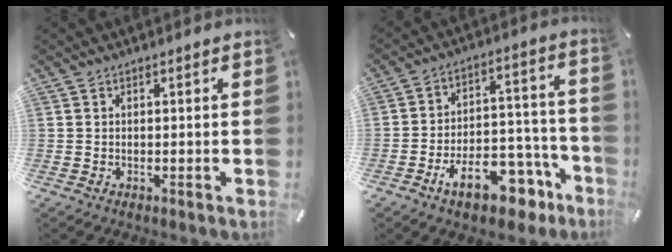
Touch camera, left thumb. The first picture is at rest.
{"total": 15.7, "force": [-9.3, 8.0, 9.7], "torque": [-0.116, 0.060, -0.144]}